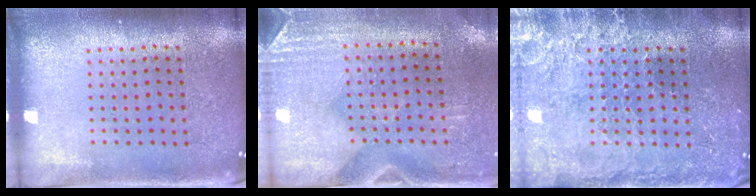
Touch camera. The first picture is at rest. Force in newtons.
{"total": 3.0, "press": 2.5, "slide": 1.5}
{"total": 3.4, "press": 3.2, "slide": 1.3}